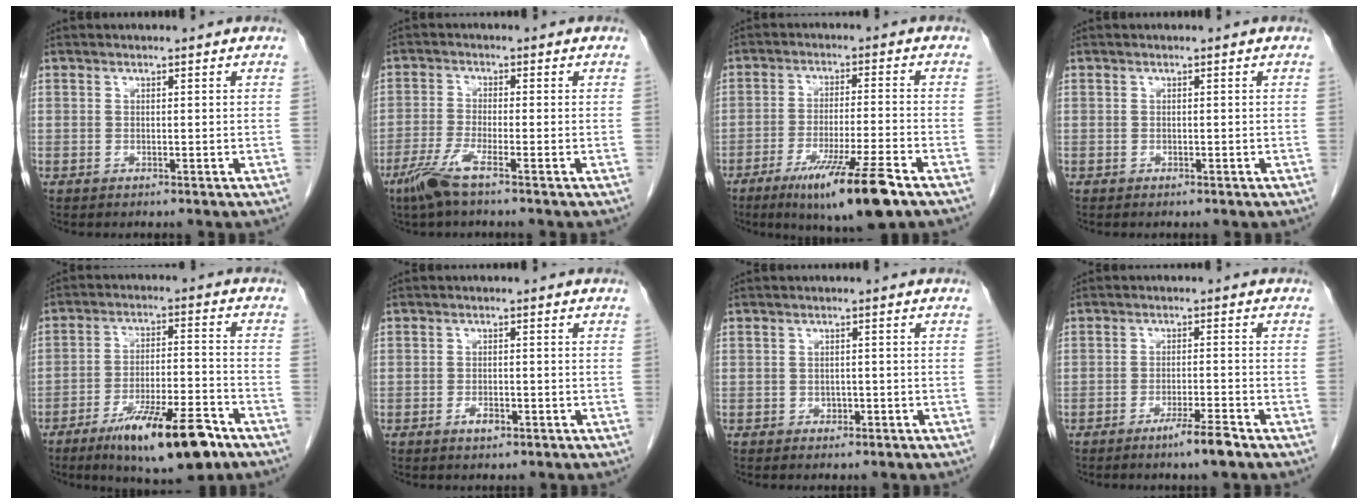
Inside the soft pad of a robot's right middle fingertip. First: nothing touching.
{"total": 4.9, "force": [-3.2, -0.1, 3.7], "torque": [-0.082, -0.011, -0.071]}
{"total": 12.0, "force": [-7.3, 0.1, 9.6], "torque": [-0.165, -0.032, -0.118]}
{"total": 0.0}
{"total": 14.1, "force": [-8.9, 2.6, 10.6], "torque": [-0.173, -0.011, -0.141]}
{"total": 2.1, "force": [-1.2, 0.9, 1.5], "torque": [-0.027, 0.002, -0.017]}
{"total": 1.4, "force": [-0.7, 1.0, 0.6], "torque": [-0.011, 0.003, -0.006]}
{"total": 4.3, "force": [-3.0, -0.4, 3.0], "torque": [-0.052, -0.008, -0.055]}